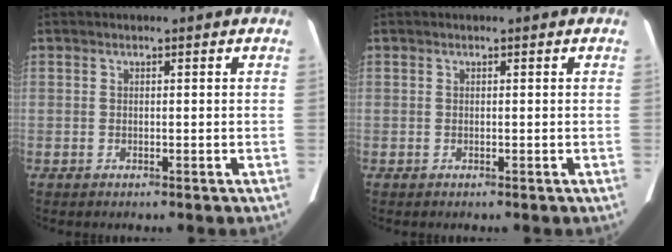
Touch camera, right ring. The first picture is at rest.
{"total": 0.0}